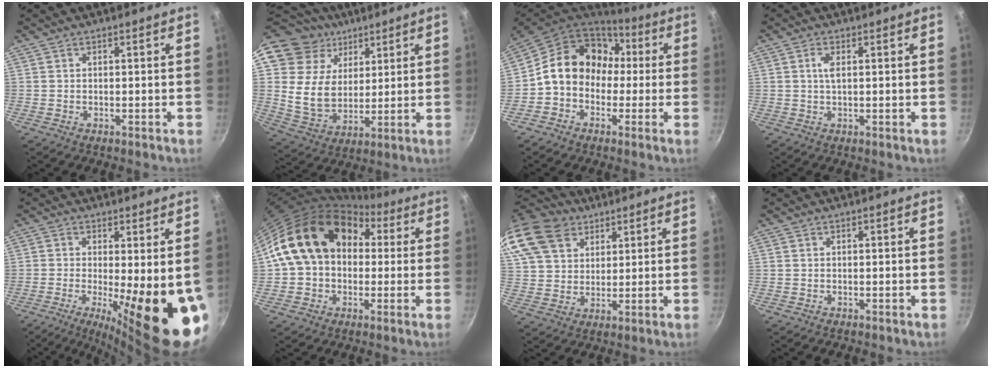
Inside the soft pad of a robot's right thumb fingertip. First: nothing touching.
{"total": 17.3, "force": [8.7, 13.5, 6.6], "torque": [-0.100, -0.030, 0.165]}
{"total": 15.6, "force": [0.9, 12.8, 8.8], "torque": [-0.111, 0.050, -0.004]}
{"total": 2.4, "force": [0.5, 0.9, 2.1], "torque": [-0.044, 0.003, 0.011]}
{"total": 16.3, "force": [-2.2, 4.6, 15.5], "torque": [-0.204, -0.030, -0.024]}
{"total": 18.6, "force": [3.3, 14.3, 11.5], "torque": [-0.167, 0.047, 0.049]}
{"total": 19.0, "force": [12.0, 12.8, 7.3], "torque": [-0.158, 0.000, 0.233]}
{"total": 0.0}